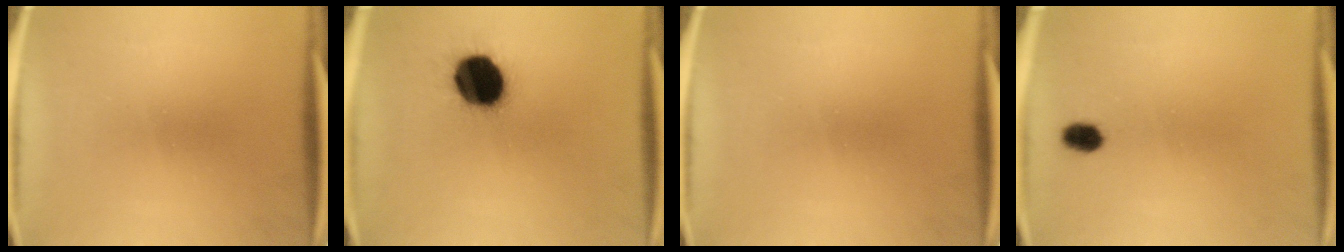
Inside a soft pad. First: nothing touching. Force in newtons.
{"total": 15.6}
{"total": 0.0}
{"total": 2.7}